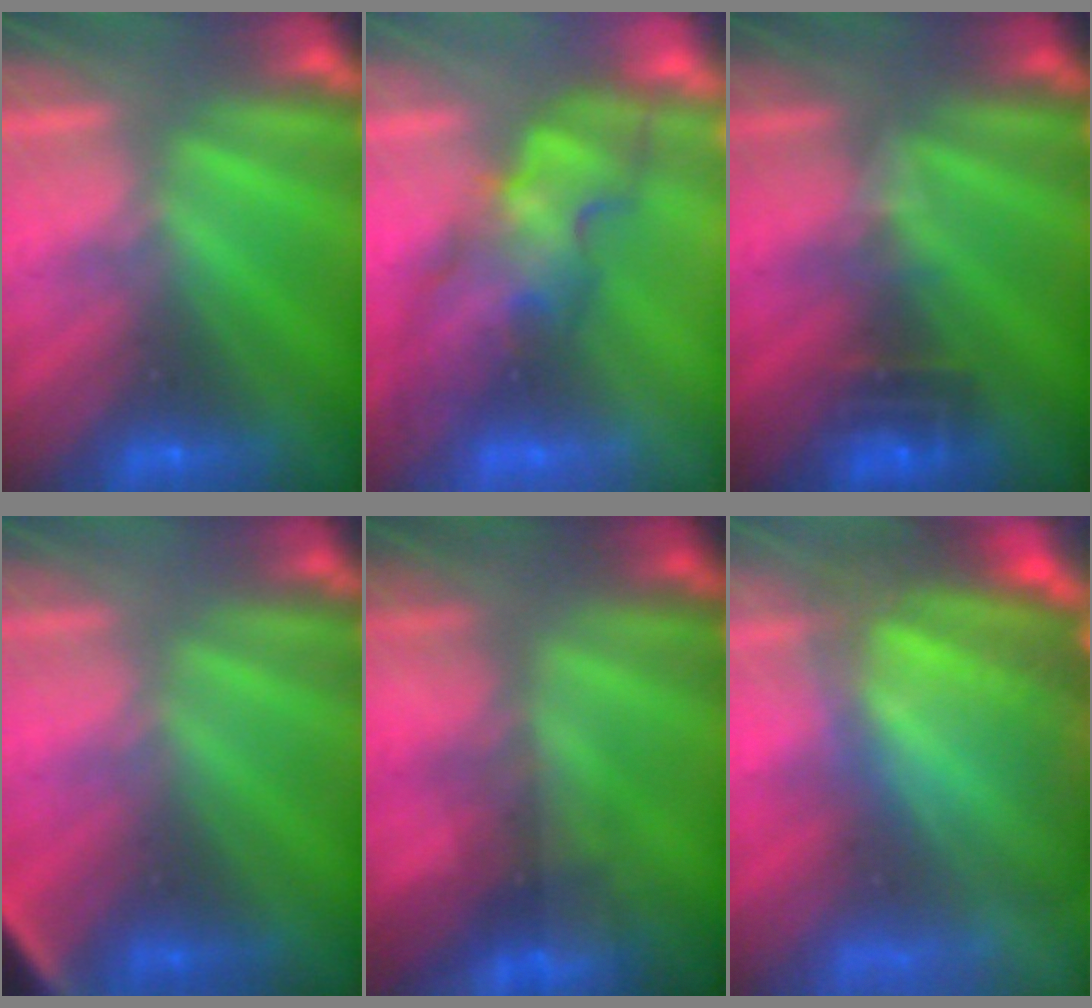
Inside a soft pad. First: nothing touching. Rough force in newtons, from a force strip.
{"total": 3.8}
{"total": 2.7}
{"total": 2.8}
{"total": 3.9}
{"total": 8.9}